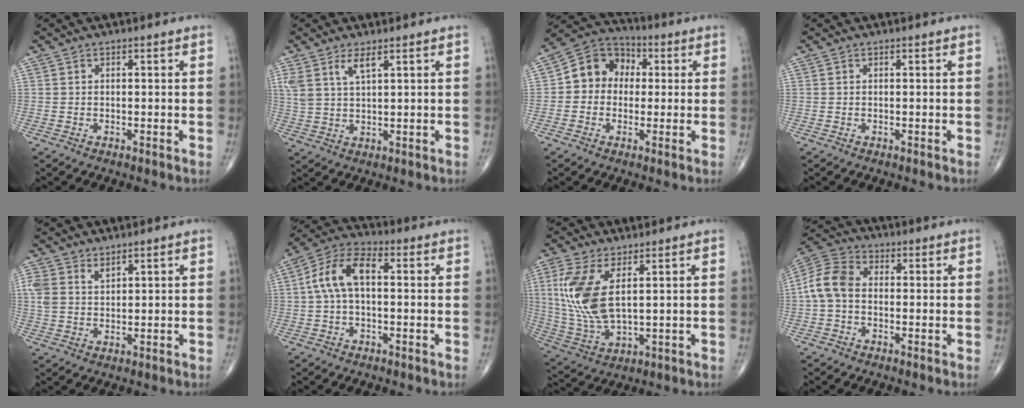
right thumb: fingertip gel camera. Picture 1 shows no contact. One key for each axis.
{"total": 4.7, "fx": 2.8, "fy": 1.5, "fz": 3.5, "tx": -0.076, "ty": -0.012, "tz": 0.063}
{"total": 10.0, "fx": 0.7, "fy": 8.6, "fz": 5.1, "tx": -0.057, "ty": 0.029, "tz": -0.004}
{"total": 0.0}
{"total": 4.5, "fx": 2.8, "fy": 2.5, "fz": 2.5, "tx": -0.043, "ty": -0.010, "tz": 0.062}
{"total": 9.4, "fx": 0.7, "fy": 4.9, "fz": 7.9, "tx": -0.162, "ty": 0.033, "tz": 0.006}
{"total": 12.5, "fx": 3.3, "fy": 5.3, "fz": 10.8, "tx": -0.247, "ty": -0.016, "tz": 0.080}
{"total": 8.0, "fx": -0.6, "fy": 5.7, "fz": 5.7, "tx": -0.113, "ty": 0.024, "tz": -0.025}